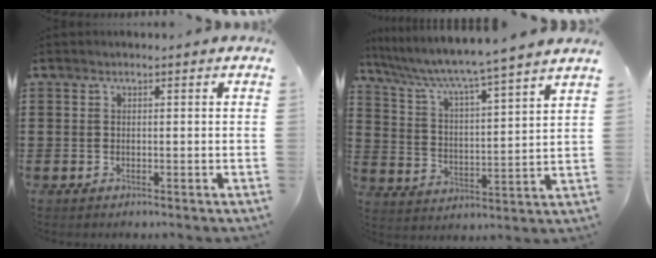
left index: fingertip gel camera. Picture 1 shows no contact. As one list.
[{"total": 4.8, "force": [4.3, -0.9, 2.0], "torque": [-0.061, -0.042, 0.062]}]